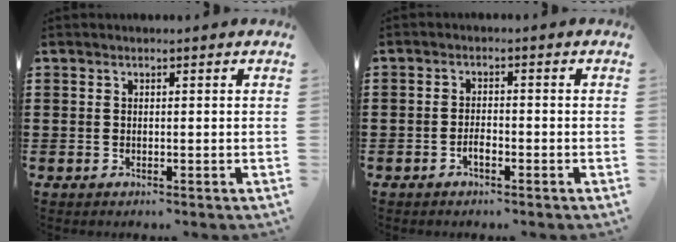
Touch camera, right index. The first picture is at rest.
{"total": 2.0, "force": [-1.1, 0.7, 1.4], "torque": [-0.028, 0.001, -0.021]}